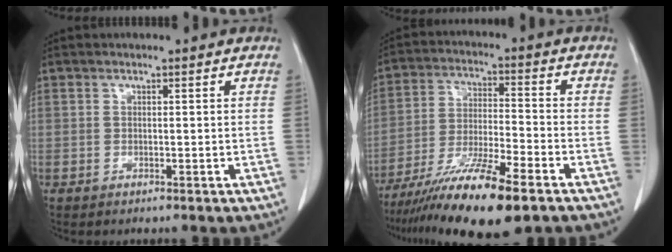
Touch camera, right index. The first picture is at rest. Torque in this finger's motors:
{"motor_torque": [0.99, -0.96, 0.93, 0.21]}